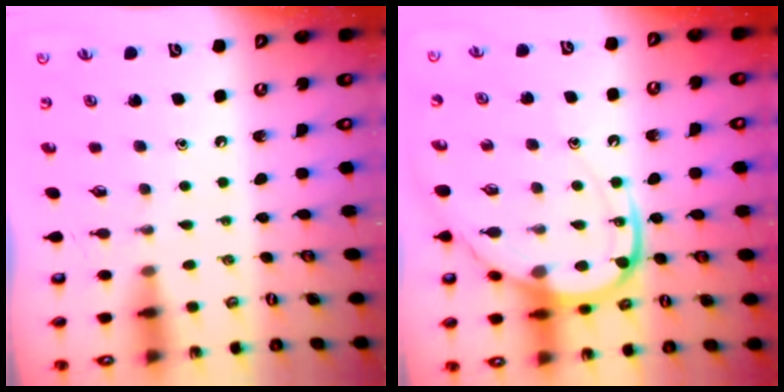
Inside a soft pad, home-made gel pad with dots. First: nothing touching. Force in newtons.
{"total": 15.0, "press": 14.9, "slide": 1.8}